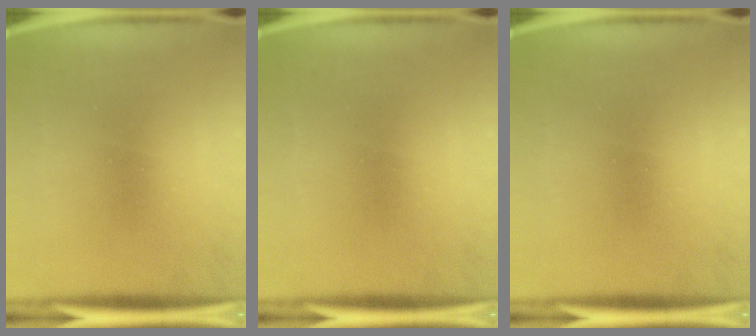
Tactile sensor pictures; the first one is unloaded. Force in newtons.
{"total": 0.0}
{"total": 0.0}